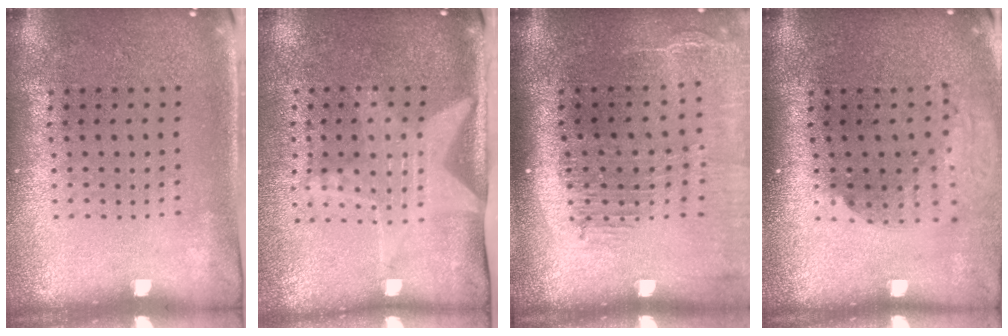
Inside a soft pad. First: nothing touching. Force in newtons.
{"total": 2.0, "press": 1.6, "slide": 1.2}
{"total": 2.5, "press": 2.0, "slide": 1.5}
{"total": 1.9, "press": 1.4, "slide": 1.3}